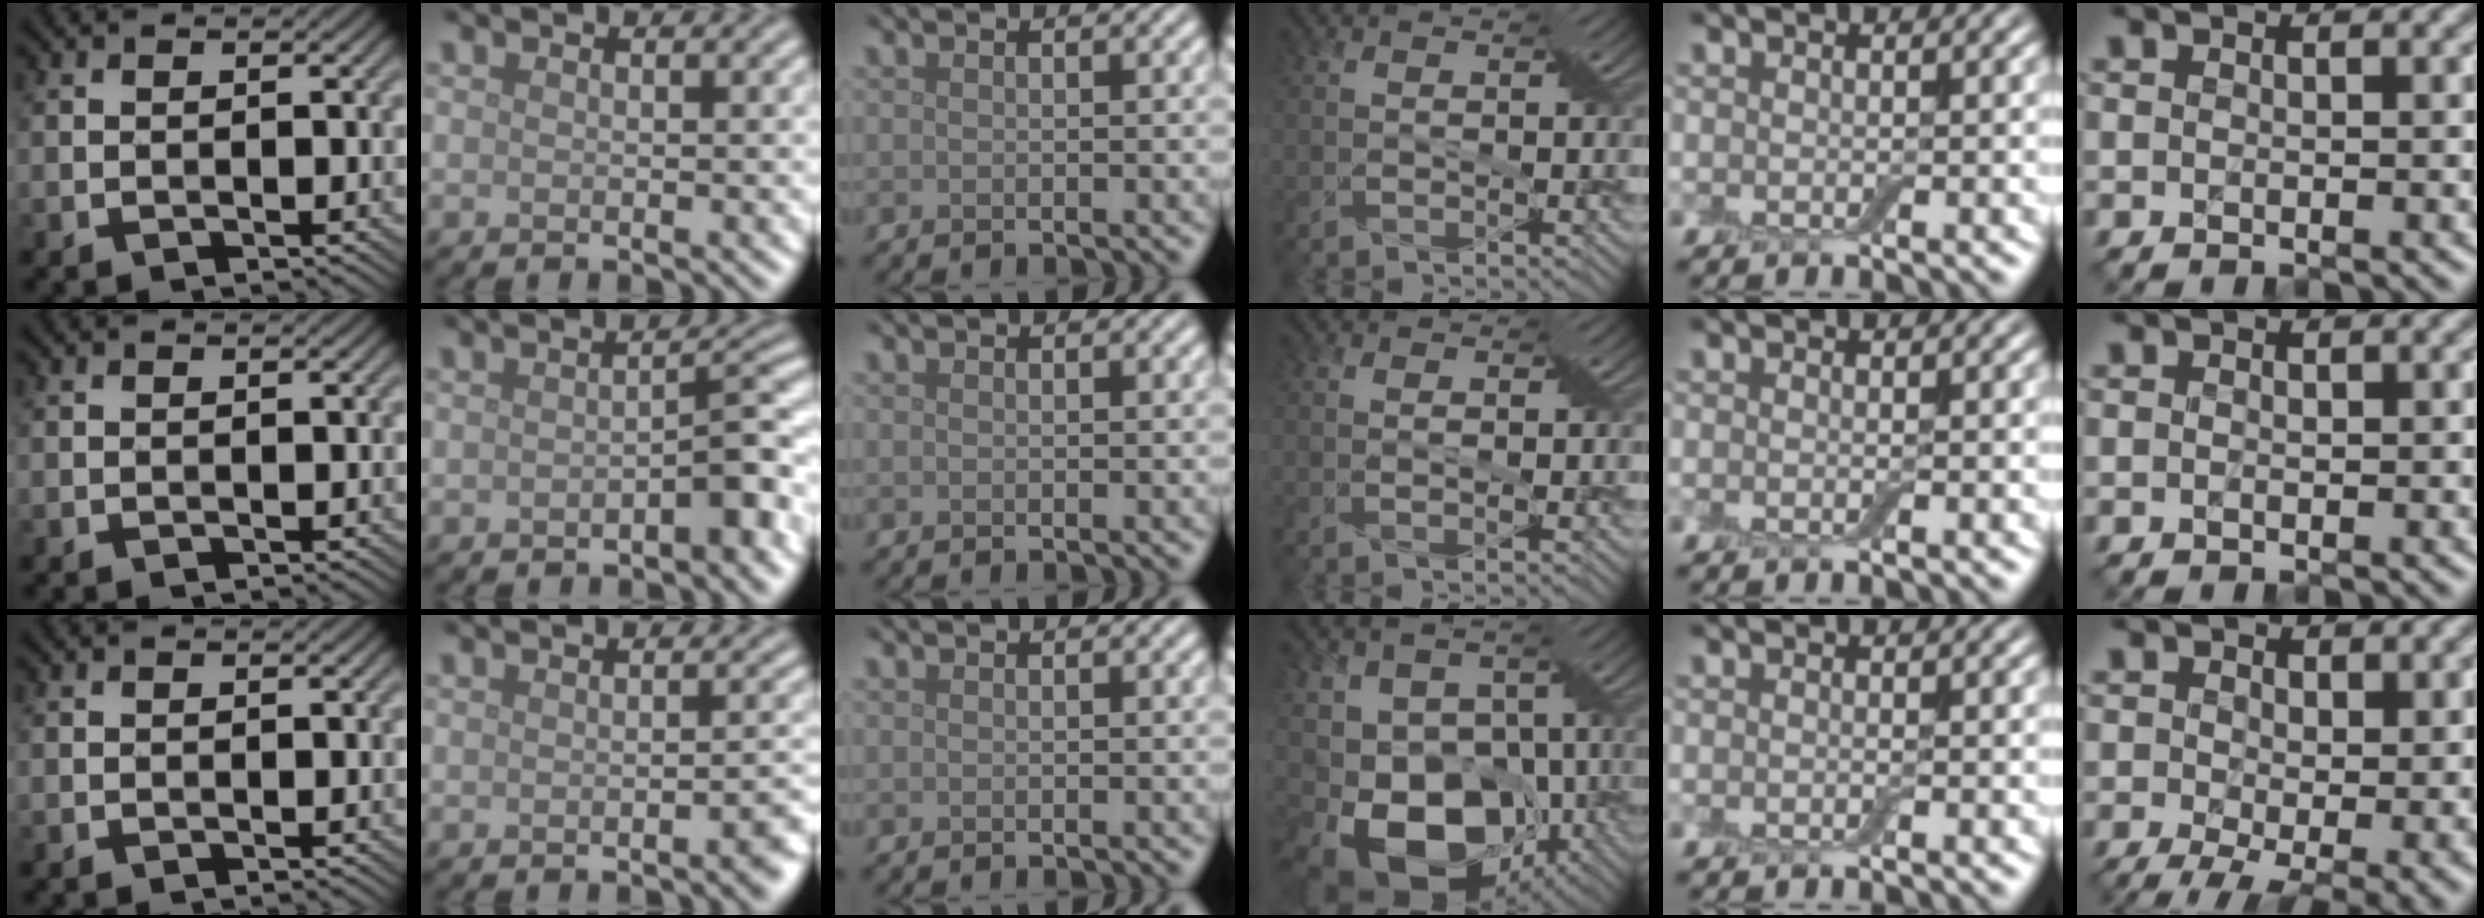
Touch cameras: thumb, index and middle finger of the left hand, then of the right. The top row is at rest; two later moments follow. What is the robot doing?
{"motion": "cut", "object": "cling film"}